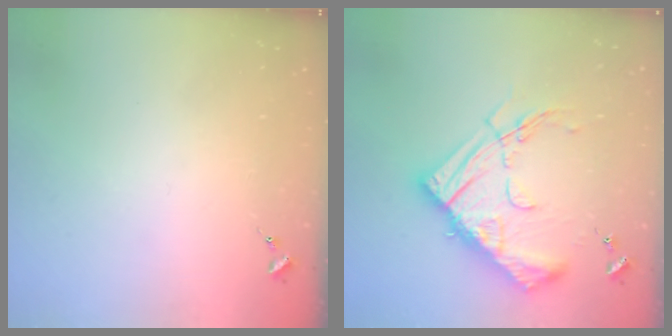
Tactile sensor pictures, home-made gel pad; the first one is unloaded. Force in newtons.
{"total": 19.9, "press": 19.8, "slide": 2.0}